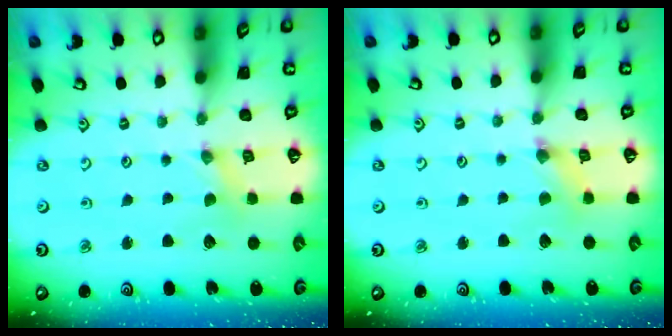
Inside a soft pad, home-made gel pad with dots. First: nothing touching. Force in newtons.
{"total": 1.9, "press": 1.8, "slide": 0.3}